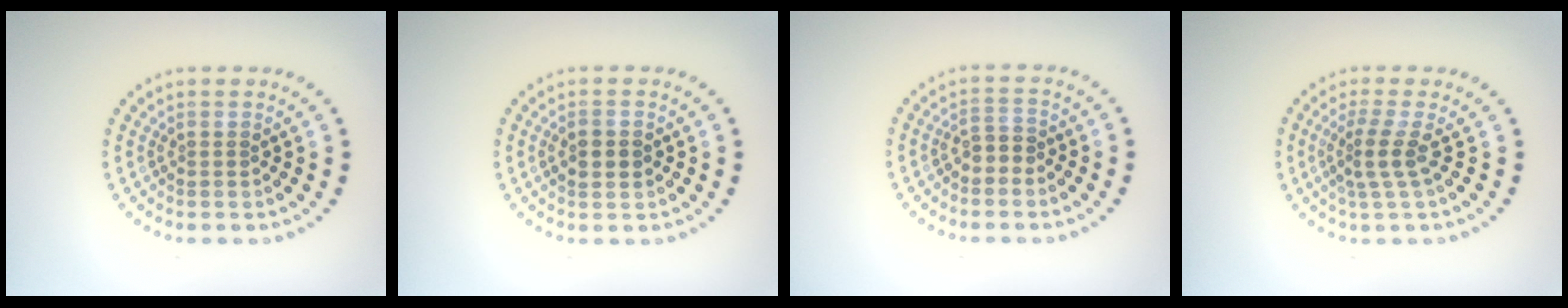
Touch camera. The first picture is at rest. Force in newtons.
{"total": 2.4, "press": 2.3, "slide": 0.1}
{"total": 1.6, "press": 1.4, "slide": 0.7}
{"total": 2.5, "press": 1.8, "slide": 1.7}